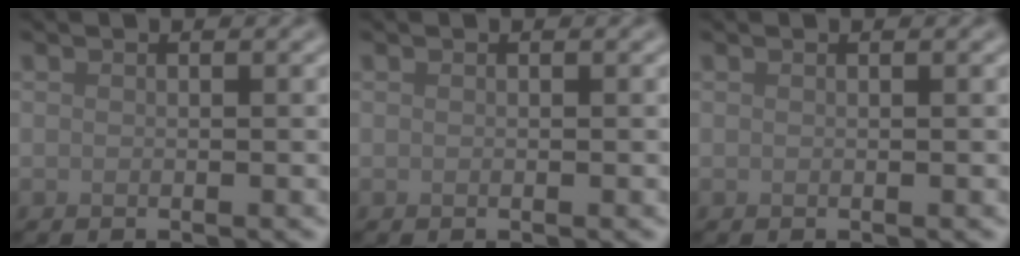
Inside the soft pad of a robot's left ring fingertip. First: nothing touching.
{"total": 0.0}
{"total": 0.0}